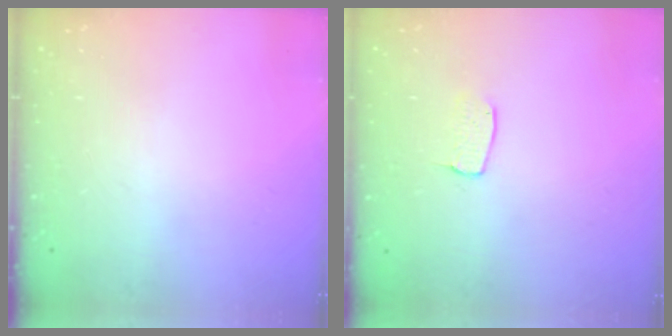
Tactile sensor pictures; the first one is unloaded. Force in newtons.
{"total": 4.7, "press": 4.7, "slide": 0.3}